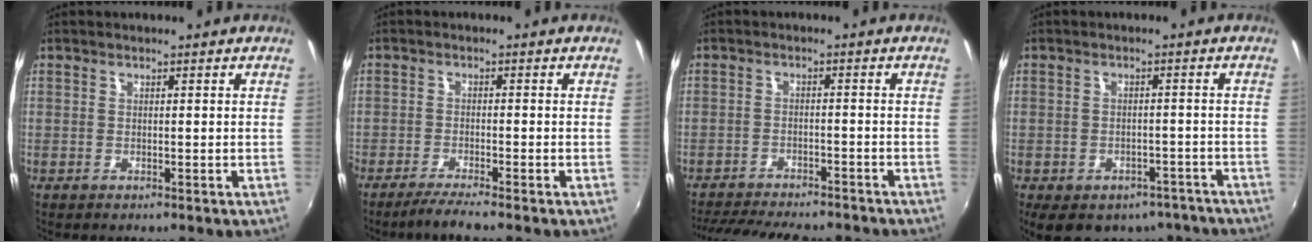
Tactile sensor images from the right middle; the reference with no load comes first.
{"total": 4.0, "force": [-3.4, -0.5, 2.1], "torque": [-0.059, -0.009, -0.063]}
{"total": 15.3, "force": [-13.3, 3.7, 6.5], "torque": [-0.139, -0.024, -0.192]}
{"total": 14.5, "force": [-10.2, 8.3, 6.2], "torque": [-0.130, -0.009, -0.119]}